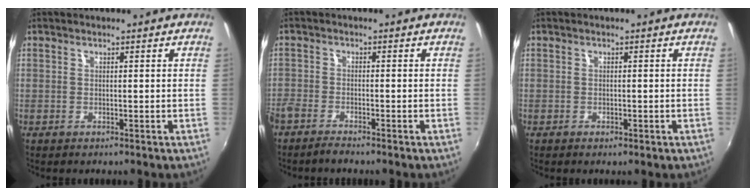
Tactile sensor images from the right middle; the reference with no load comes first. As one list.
[{"total": 3.7, "force": [-3.3, 0.7, 1.5], "torque": [-0.047, -0.012, -0.069]}, {"total": 1.3, "force": [-0.8, 0.7, 0.7], "torque": [-0.012, -0.005, -0.013]}]